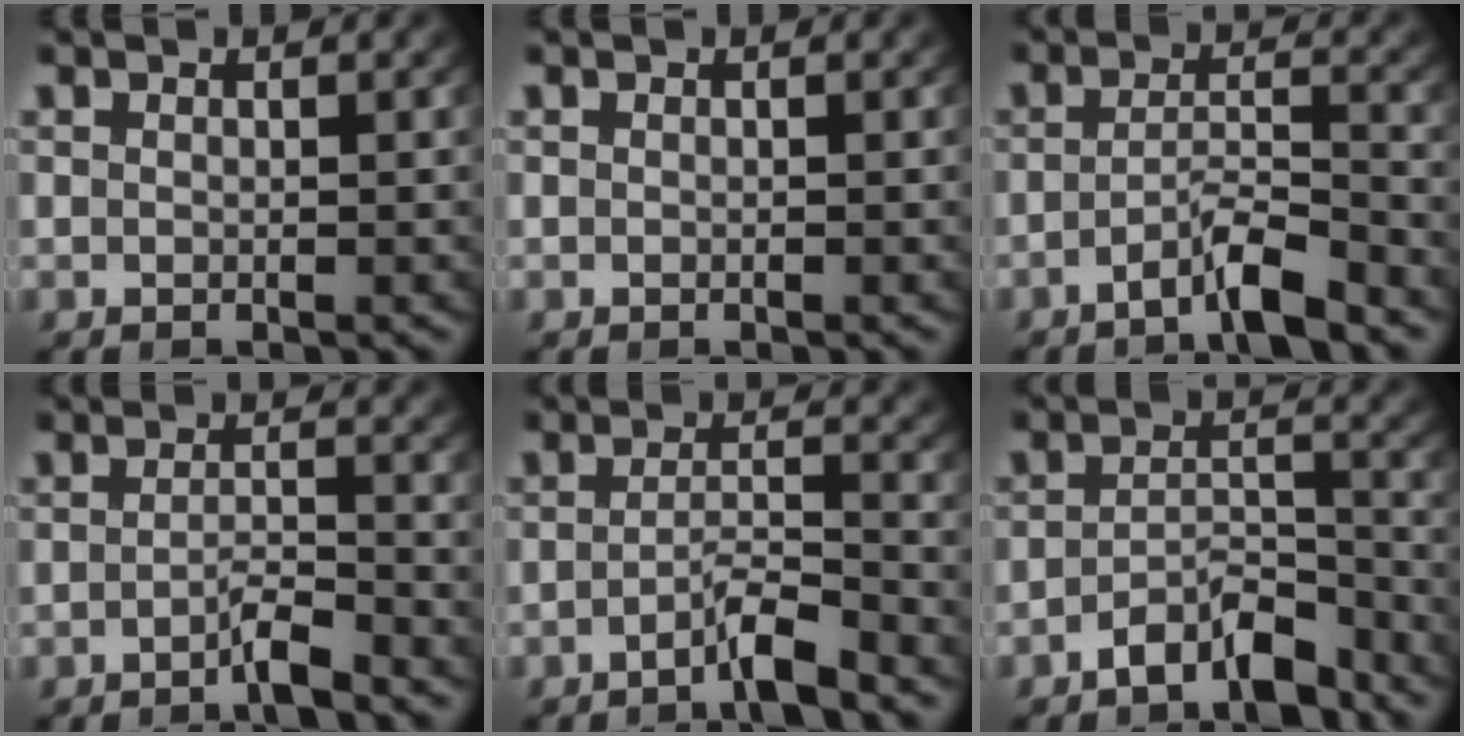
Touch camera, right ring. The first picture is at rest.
{"total": 0.0}
{"total": 4.1, "force": [-3.2, 0.6, 2.4], "torque": [-0.035, -0.004, -0.056]}
{"total": 2.2, "force": [-1.7, 0.0, 1.3], "torque": [-0.020, -0.007, -0.031]}
{"total": 3.3, "force": [-2.7, 0.2, 2.0], "torque": [-0.030, -0.007, -0.045]}
{"total": 5.3, "force": [-4.3, 1.9, 2.5], "torque": [-0.028, -0.006, -0.070]}